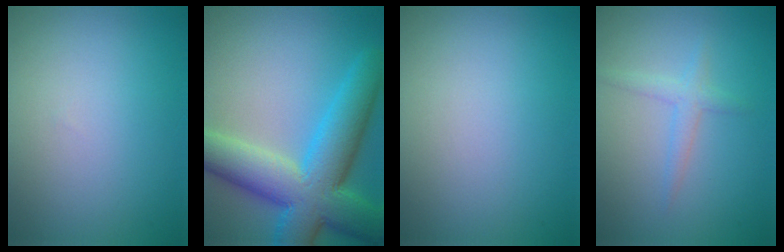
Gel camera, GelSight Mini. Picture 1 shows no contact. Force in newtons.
{"total": 11.2, "press": 11.2, "slide": 0.4}
{"total": 0.0}
{"total": 1.6, "press": 1.6, "slide": 0.0}